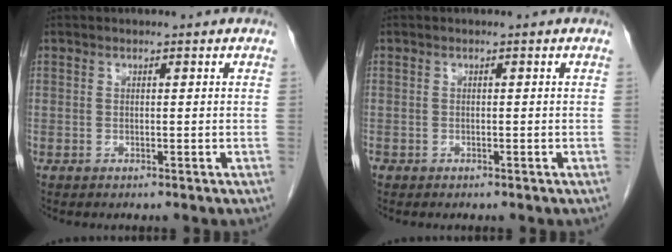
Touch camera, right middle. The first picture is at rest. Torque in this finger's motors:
{"motor_torque": [0.29, 0.06, 0.00, 0.00]}